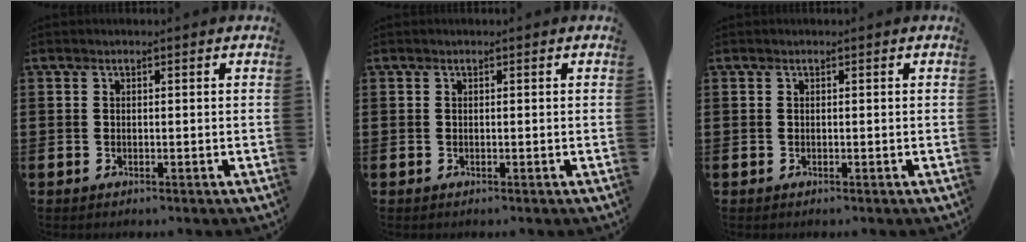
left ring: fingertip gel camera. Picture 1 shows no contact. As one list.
[{"total": 0.0}, {"total": 0.0}]